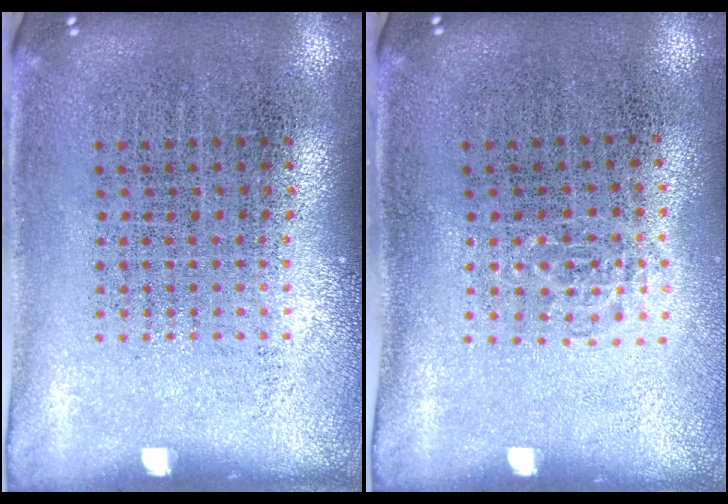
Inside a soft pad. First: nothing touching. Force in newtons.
{"total": 0.6, "press": 0.5, "slide": 0.3}